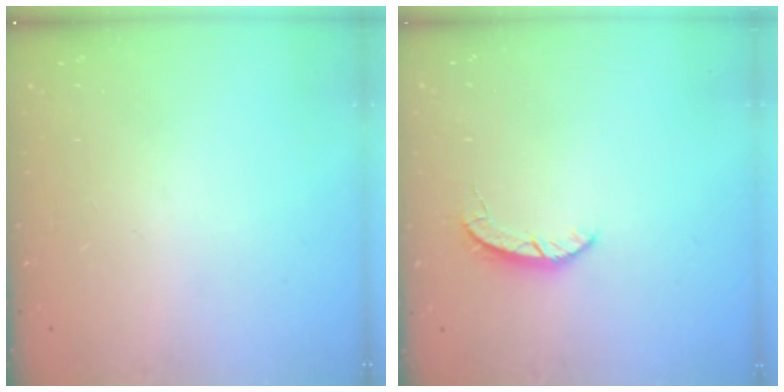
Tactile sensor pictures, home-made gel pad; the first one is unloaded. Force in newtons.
{"total": 2.2, "press": 2.2, "slide": 0.4}